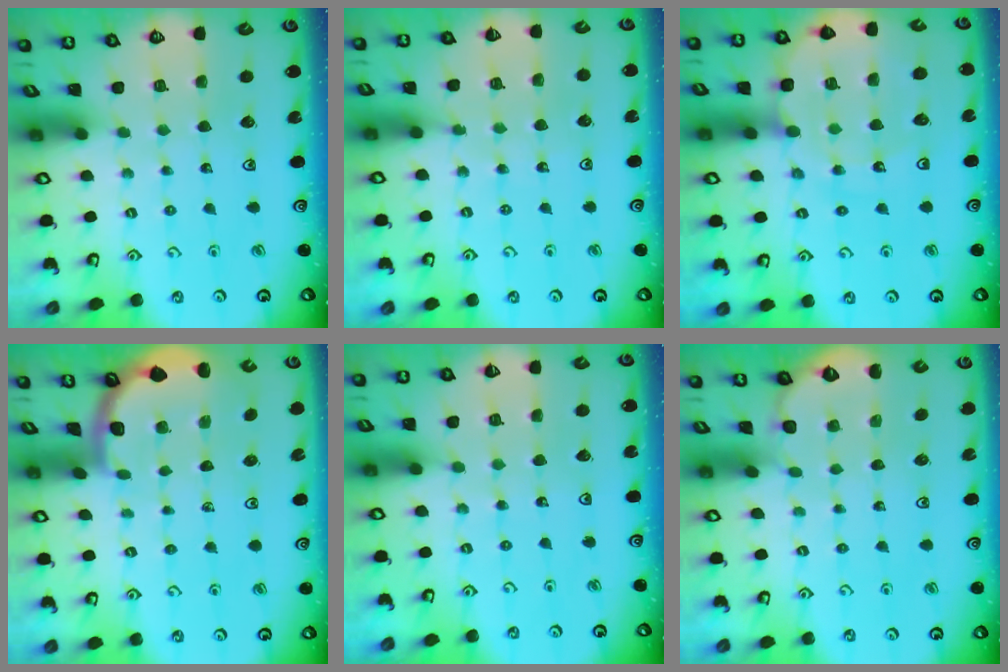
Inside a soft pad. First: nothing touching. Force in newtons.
{"total": 5.2, "press": 4.9, "slide": 1.5}
{"total": 11.7, "press": 11.5, "slide": 2.3}
{"total": 1.8, "press": 1.8, "slide": 0.1}
{"total": 1.7, "press": 1.7, "slide": 0.1}
{"total": 1.4, "press": 1.4, "slide": 0.1}